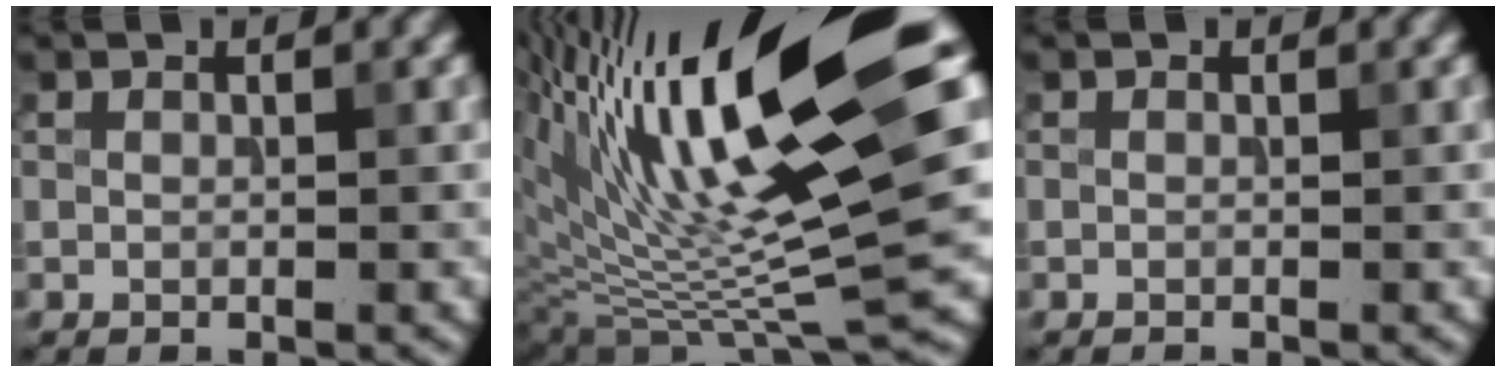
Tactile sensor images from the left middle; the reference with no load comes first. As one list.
[{"total": 17.0, "force": [6.5, 3.8, 15.2], "torque": [-0.257, 0.001, 0.111]}, {"total": 0.0}]